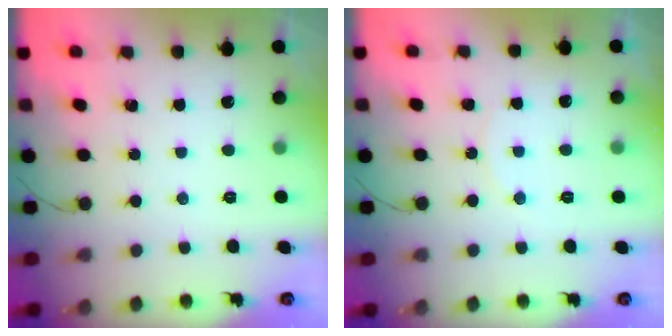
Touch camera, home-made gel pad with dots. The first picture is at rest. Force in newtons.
{"total": 4.5, "press": 4.4, "slide": 0.5}